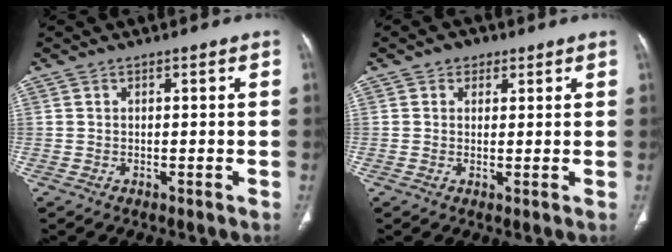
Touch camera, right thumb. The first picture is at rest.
{"total": 2.9, "force": [1.4, 2.3, 0.9], "torque": [0.006, -0.003, 0.017]}